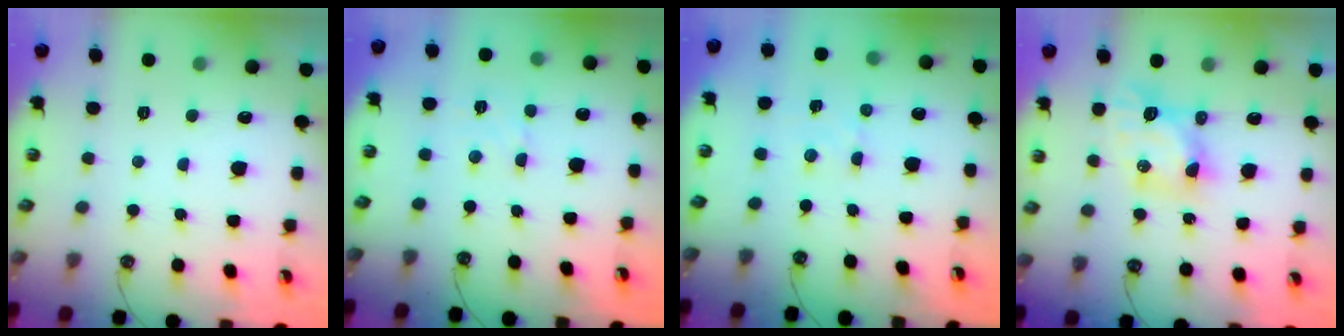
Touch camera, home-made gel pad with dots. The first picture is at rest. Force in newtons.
{"total": 2.8, "press": 2.7, "slide": 0.5}
{"total": 2.3, "press": 2.3, "slide": 0.4}
{"total": 6.7, "press": 6.7, "slide": 0.2}